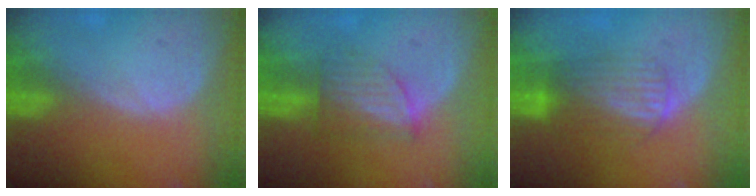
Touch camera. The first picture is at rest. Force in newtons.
{"total": 6.2, "press": 5.5, "slide": 2.9}
{"total": 6.7, "press": 6.3, "slide": 2.3}